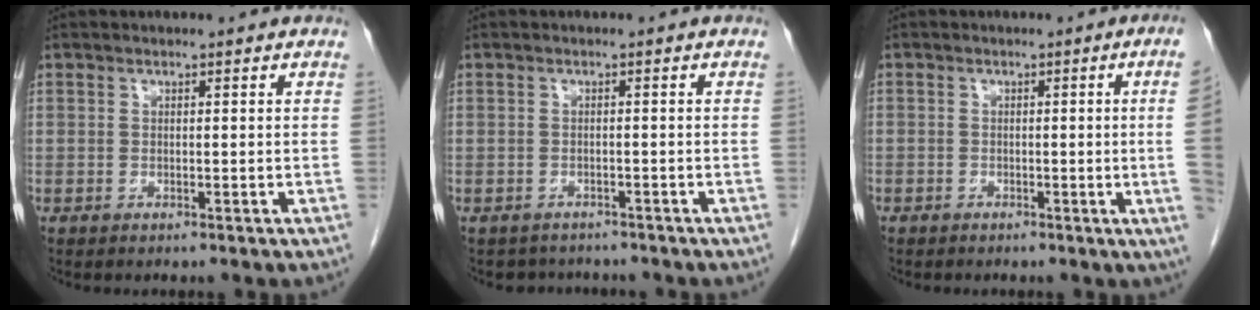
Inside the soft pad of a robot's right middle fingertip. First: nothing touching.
{"total": 3.8, "force": [-3.4, 1.6, 0.0], "torque": [0.000, 0.005, -0.045]}
{"total": 5.0, "force": [-0.7, -1.6, 4.7], "torque": [-0.041, -0.006, -0.010]}